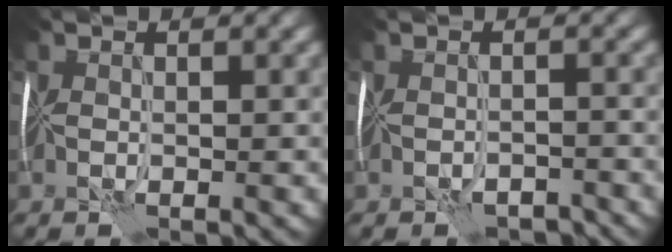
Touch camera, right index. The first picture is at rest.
{"total": 2.9, "force": [-2.6, 0.9, 1.0], "torque": [-0.013, 0.004, -0.035]}